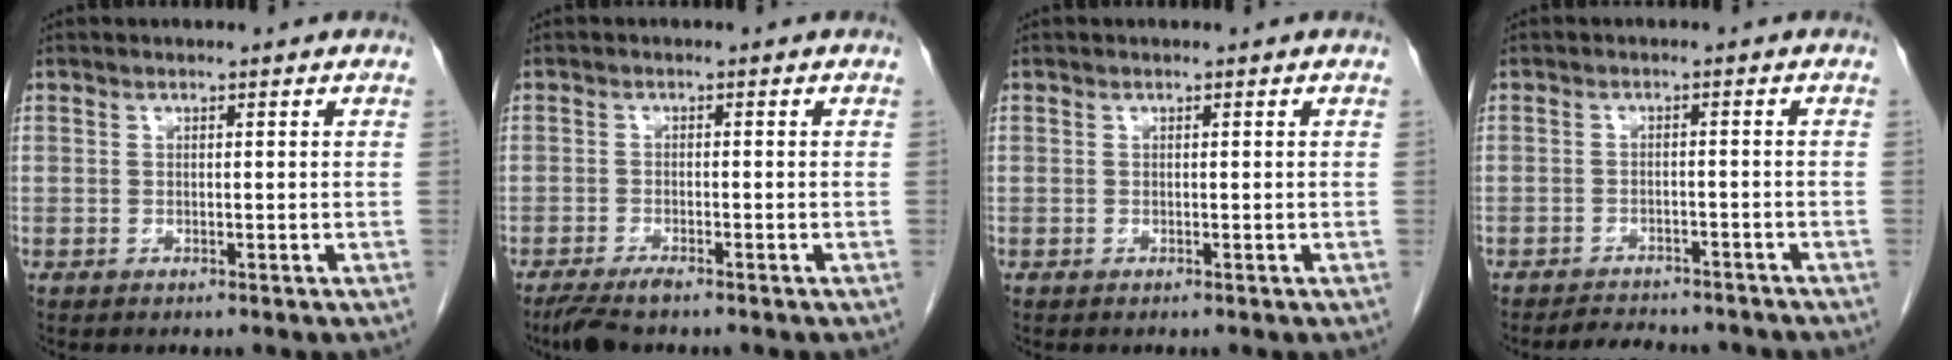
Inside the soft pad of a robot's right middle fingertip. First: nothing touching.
{"total": 3.6, "force": [-2.8, 0.5, 2.2], "torque": [-0.043, -0.008, -0.052]}
{"total": 0.0}
{"total": 7.5, "force": [-6.9, 2.0, 2.0], "torque": [-0.030, 0.000, -0.087]}